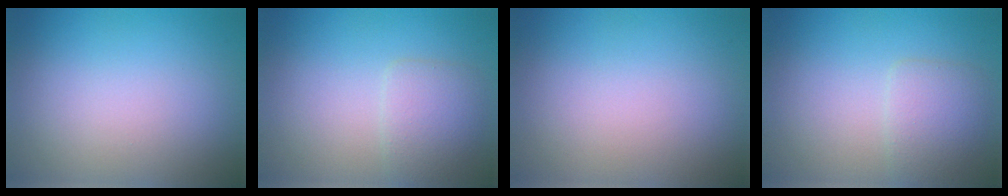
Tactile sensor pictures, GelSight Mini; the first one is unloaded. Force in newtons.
{"total": 2.4, "press": 2.4, "slide": 0.2}
{"total": 0.0}
{"total": 2.4, "press": 2.4, "slide": 0.2}